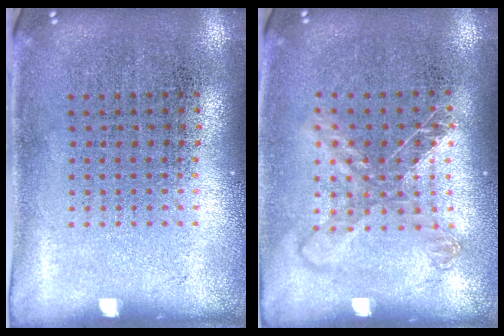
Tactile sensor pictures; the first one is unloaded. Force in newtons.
{"total": 1.3, "press": 1.1, "slide": 0.7}